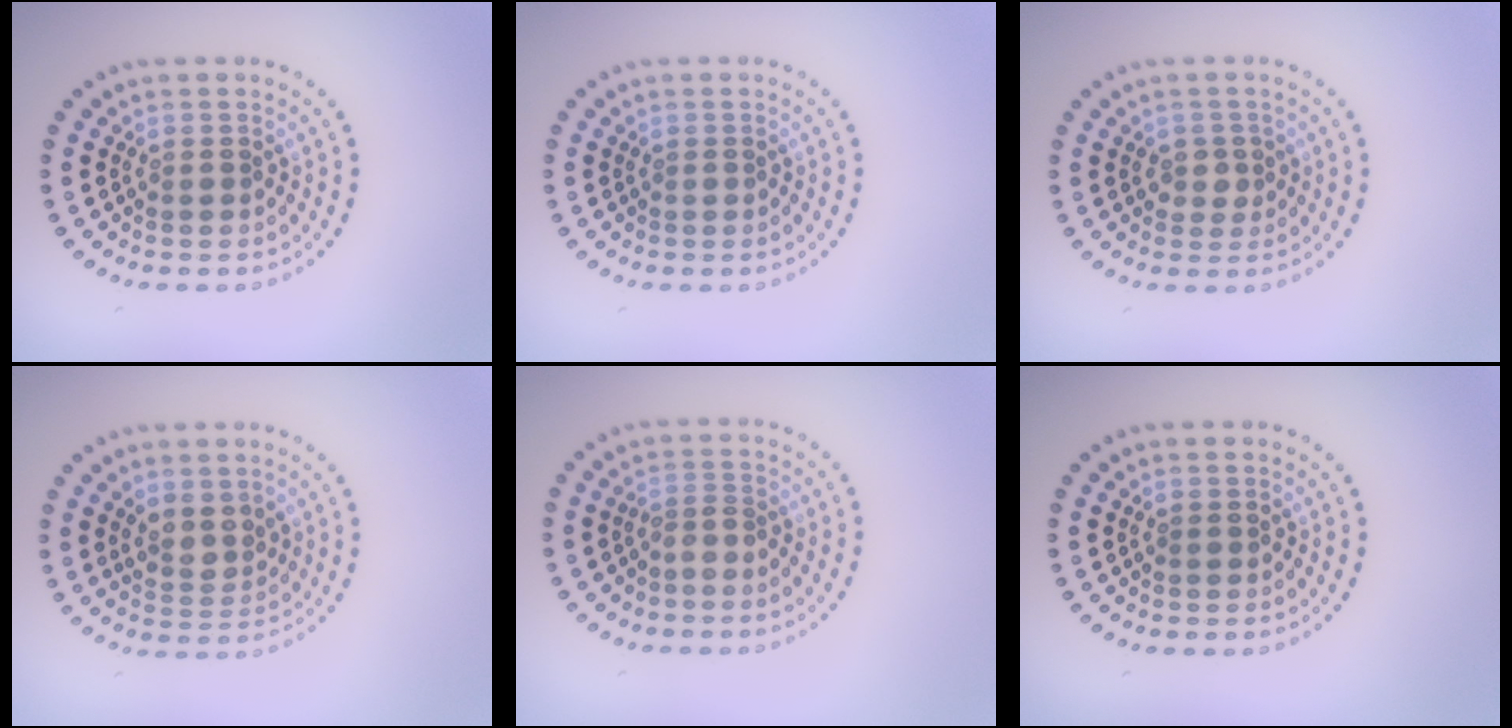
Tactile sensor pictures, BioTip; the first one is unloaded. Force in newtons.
{"total": 0.0}
{"total": 1.5, "press": 1.4, "slide": 0.5}
{"total": 2.1, "press": 1.8, "slide": 1.1}
{"total": 1.0, "press": 0.6, "slide": 0.8}
{"total": 0.0}